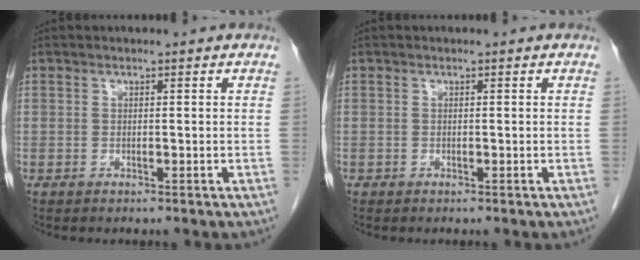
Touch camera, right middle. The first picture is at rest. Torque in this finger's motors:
{"motor_torque": [0.08, 0.16, -0.09, 0.00]}